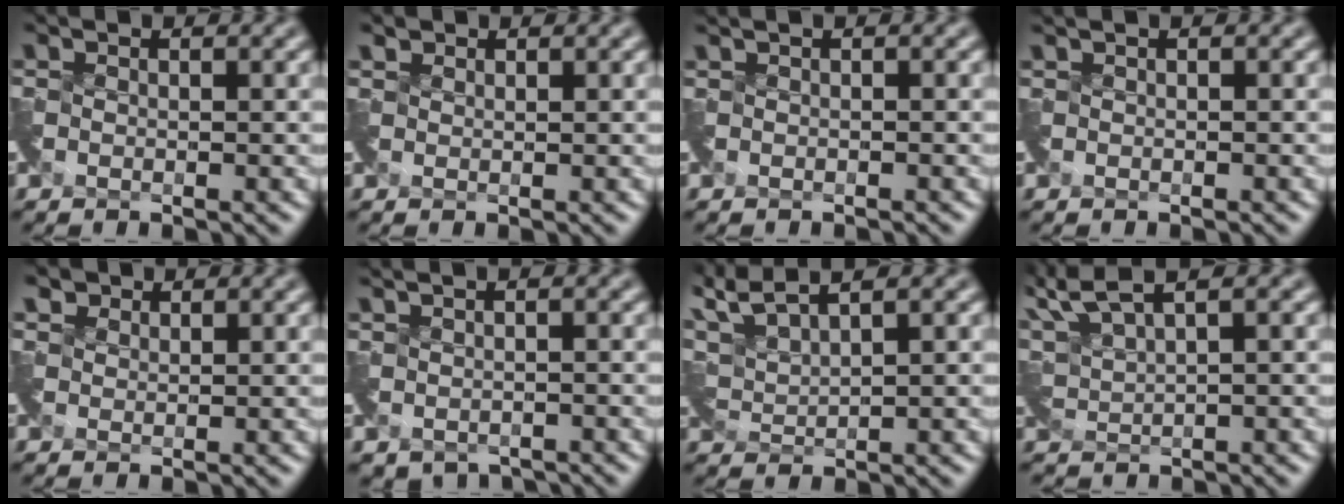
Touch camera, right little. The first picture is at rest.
{"total": 0.7, "force": [0.3, 0.1, -0.6], "torque": [0.006, 0.000, 0.013]}
{"total": 1.1, "force": [-0.4, 0.4, 0.9], "torque": [-0.017, -0.013, -0.009]}
{"total": 0.8, "force": [0.1, 0.3, 0.8], "torque": [-0.014, -0.004, -0.001]}
{"total": 1.2, "force": [0.7, 0.8, -0.5], "torque": [0.004, 0.000, 0.016]}
{"total": 3.3, "force": [-0.7, 2.2, 2.4], "torque": [-0.046, -0.022, -0.007]}
{"total": 5.1, "force": [4.6, 0.5, 2.0], "torque": [-0.057, 0.016, 0.089]}
{"total": 4.5, "force": [3.9, 0.7, 2.2], "torque": [-0.062, 0.015, 0.083]}